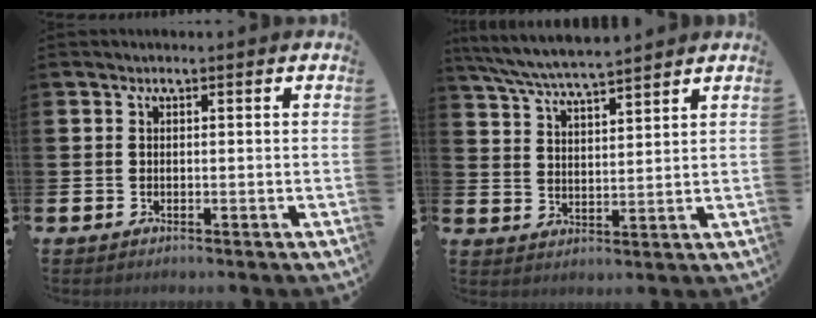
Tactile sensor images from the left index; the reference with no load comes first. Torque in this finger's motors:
{"motor_torque": [0.30, -0.22, 0.75, 0.19]}